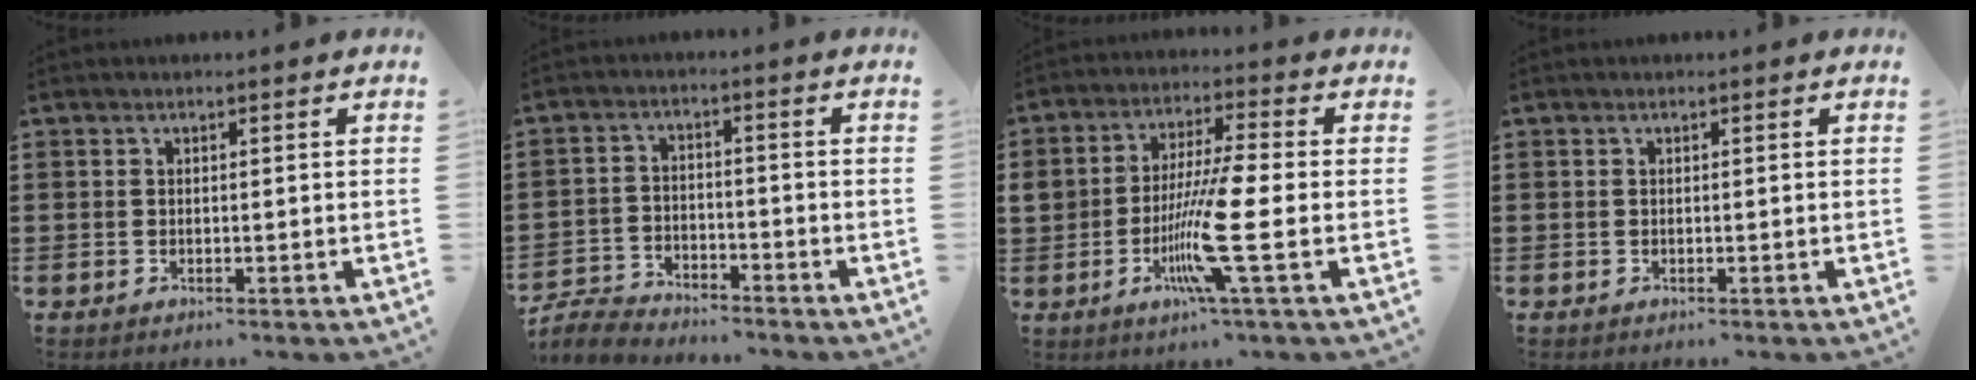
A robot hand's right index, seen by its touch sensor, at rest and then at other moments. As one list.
[{"total": 4.5, "force": [-4.4, 0.8, 0.4], "torque": [-0.026, 0.001, -0.095]}, {"total": 9.9, "force": [-2.4, 0.7, 9.6], "torque": [-0.203, -0.020, -0.054]}, {"total": 0.0}]